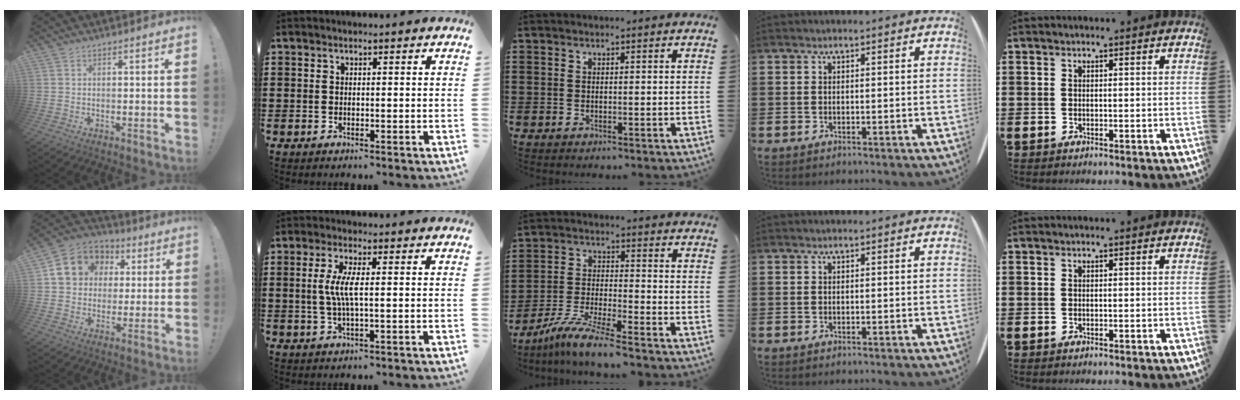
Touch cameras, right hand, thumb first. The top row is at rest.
{"thumb": {"total": 12.0, "force": [3.1, 10.6, 4.9], "torque": [-0.063, -0.006, 0.066]}, "index": {"total": 4.7, "force": [0.1, 0.6, 4.6], "torque": [-0.107, -0.011, -0.008]}, "middle": {"total": 7.6, "force": [-6.8, -0.4, 3.4], "torque": [-0.074, -0.013, -0.132]}}